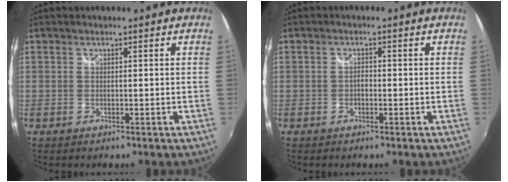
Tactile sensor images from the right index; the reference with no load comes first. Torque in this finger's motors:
{"motor_torque": [0.23, -0.01, 0.06, 0.03]}